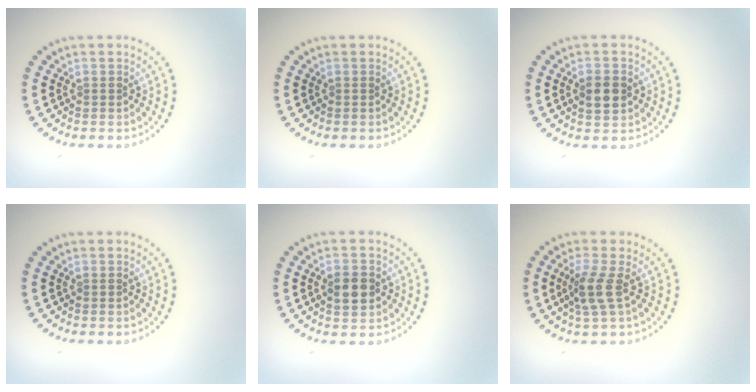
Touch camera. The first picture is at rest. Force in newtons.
{"total": 0.0}
{"total": 2.4, "press": 2.4, "slide": 0.2}
{"total": 0.0}
{"total": 3.0, "press": 3.0, "slide": 0.0}
{"total": 2.6, "press": 2.1, "slide": 1.6}